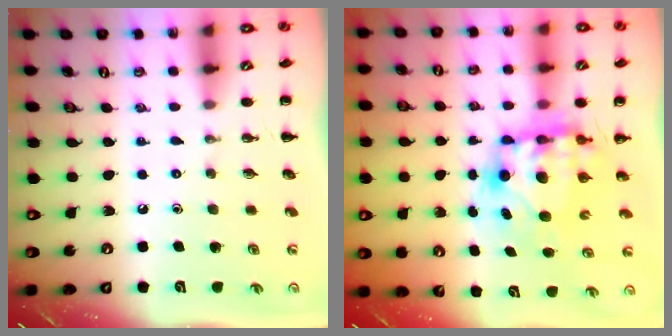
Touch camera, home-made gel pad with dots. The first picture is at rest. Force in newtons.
{"total": 10.0, "press": 9.8, "slide": 2.4}